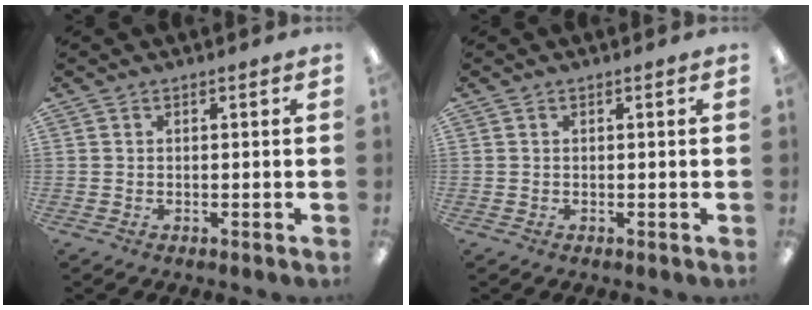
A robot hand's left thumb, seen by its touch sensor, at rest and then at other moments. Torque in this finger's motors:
{"motor_torque": [-0.04, 0.06, -0.12, 0.03, 0.00]}